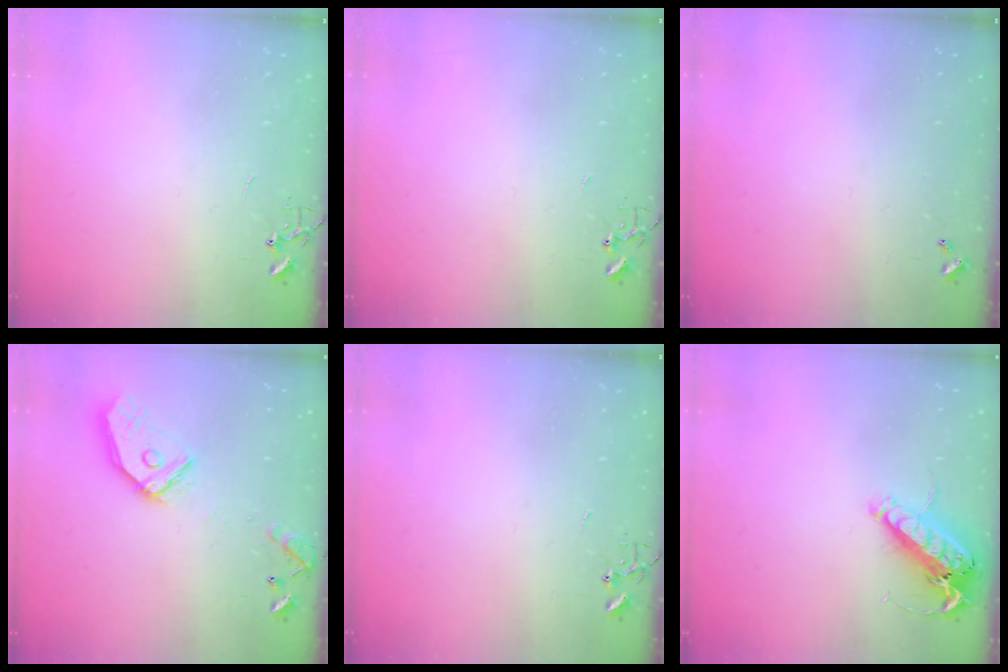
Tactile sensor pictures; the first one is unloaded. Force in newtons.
{"total": 0.0}
{"total": 0.0}
{"total": 14.6, "press": 14.4, "slide": 1.8}
{"total": 0.0}
{"total": 14.2, "press": 14.0, "slide": 2.5}